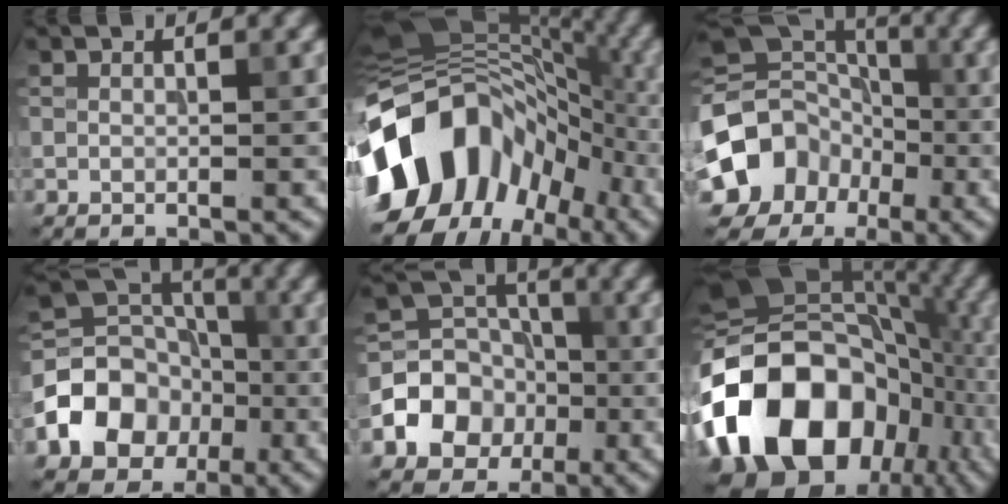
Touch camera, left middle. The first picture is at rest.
{"total": 16.1, "force": [-4.7, 12.0, 9.7], "torque": [-0.172, 0.009, -0.091]}
{"total": 9.1, "force": [-3.4, 7.4, 4.0], "torque": [-0.065, -0.001, -0.073]}
{"total": 8.6, "force": [-2.9, 7.0, 4.2], "torque": [-0.077, 0.001, -0.064]}
{"total": 6.7, "force": [-2.3, 5.6, 2.9], "torque": [-0.041, 0.003, -0.055]}
{"total": 19.9, "force": [-5.2, 14.5, 12.5], "torque": [-0.245, -0.007, -0.091]}